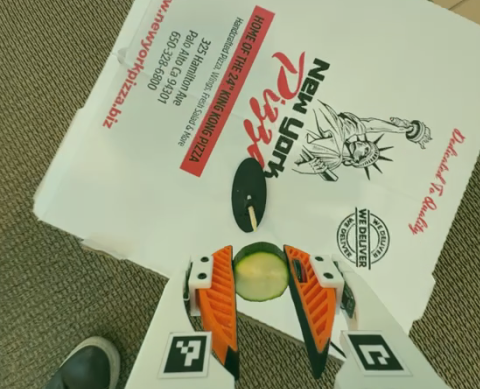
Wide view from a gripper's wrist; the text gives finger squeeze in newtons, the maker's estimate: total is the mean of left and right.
{"total": 9.7, "left": 10.0, "right": 9.5}